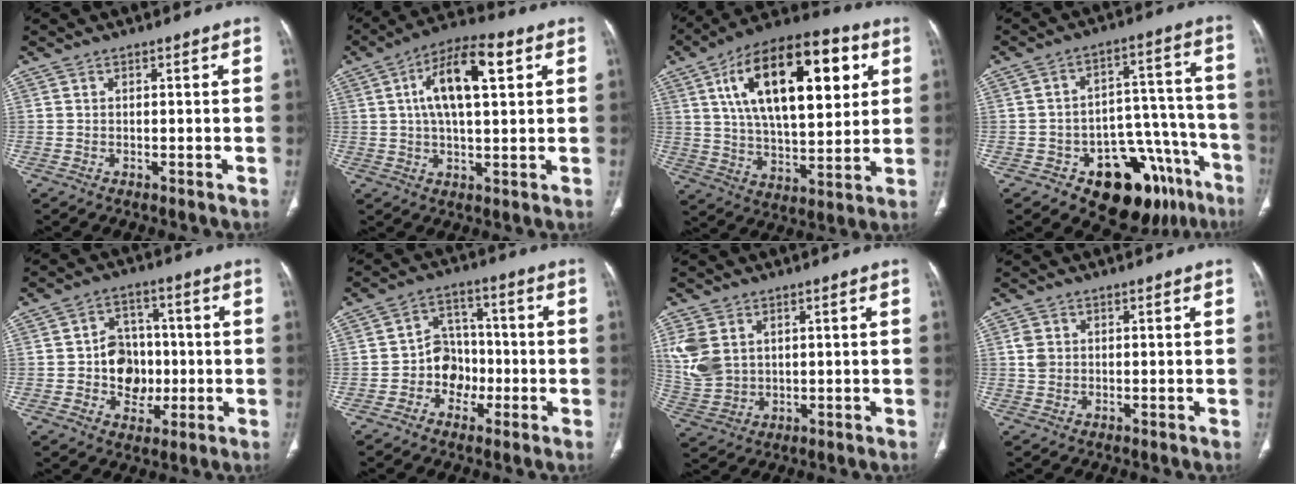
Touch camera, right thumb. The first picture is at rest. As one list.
[{"total": 13.2, "force": [3.9, 5.2, 11.4], "torque": [-0.194, 0.014, 0.060]}, {"total": 26.2, "force": [8.6, 12.2, 21.5], "torque": [-0.331, -0.005, 0.136]}, {"total": 19.3, "force": [-11.0, 10.6, 11.7], "torque": [-0.068, 0.102, -0.144]}, {"total": 9.9, "force": [-0.9, 8.2, 5.5], "torque": [-0.037, 0.019, -0.011]}, {"total": 7.9, "force": [-2.3, 6.8, 3.4], "torque": [-0.008, 0.035, -0.046]}, {"total": 9.5, "force": [2.7, 7.0, 5.8], "torque": [-0.123, -0.007, 0.070]}, {"total": 2.4, "force": [0.5, 2.0, 1.2], "torque": [-0.019, 0.002, 0.012]}]